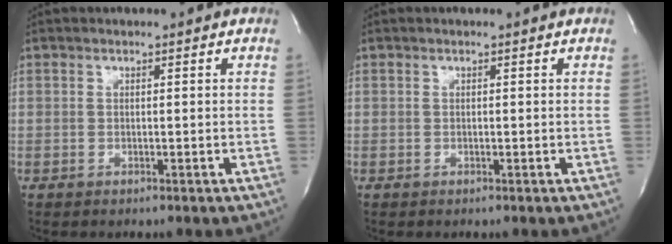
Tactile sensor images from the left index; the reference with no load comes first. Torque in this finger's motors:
{"motor_torque": [-0.24, 0.30, -0.07, -0.01]}